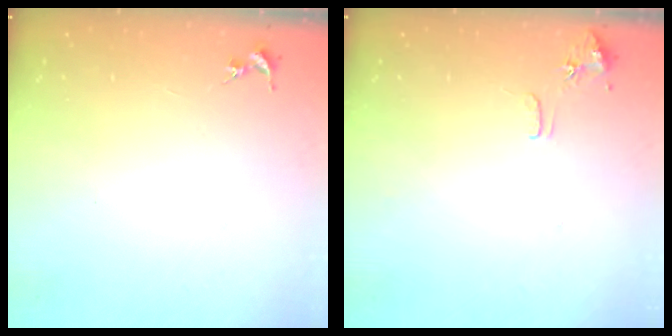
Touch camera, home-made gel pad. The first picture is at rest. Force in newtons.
{"total": 8.1, "press": 8.1, "slide": 0.7}